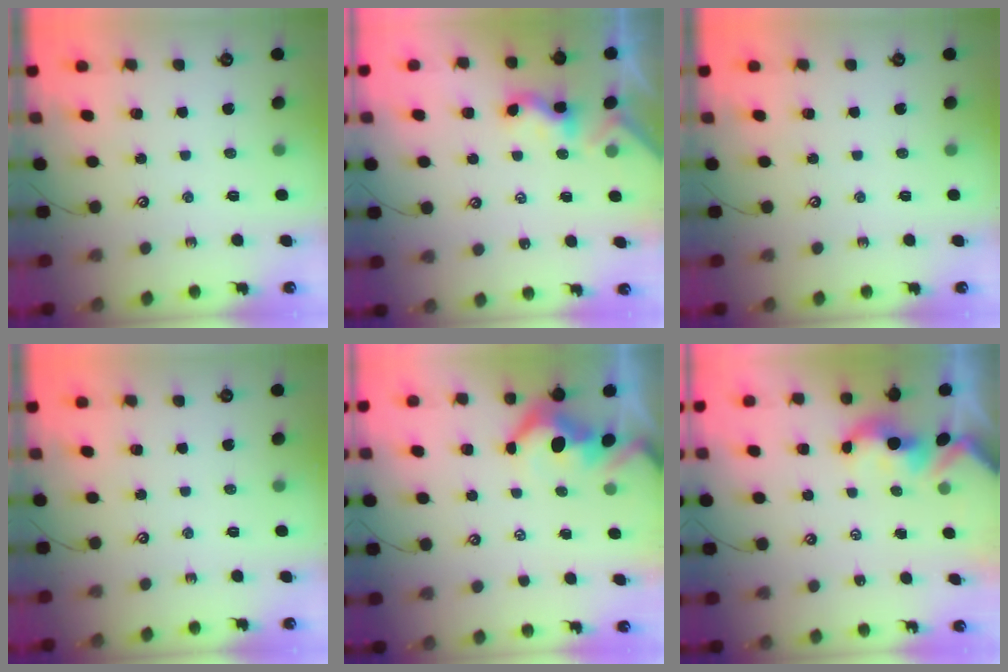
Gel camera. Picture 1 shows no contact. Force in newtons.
{"total": 2.3, "press": 2.3, "slide": 0.0}
{"total": 0.0}
{"total": 0.0}
{"total": 2.0, "press": 1.8, "slide": 0.9}
{"total": 1.8, "press": 1.7, "slide": 0.4}